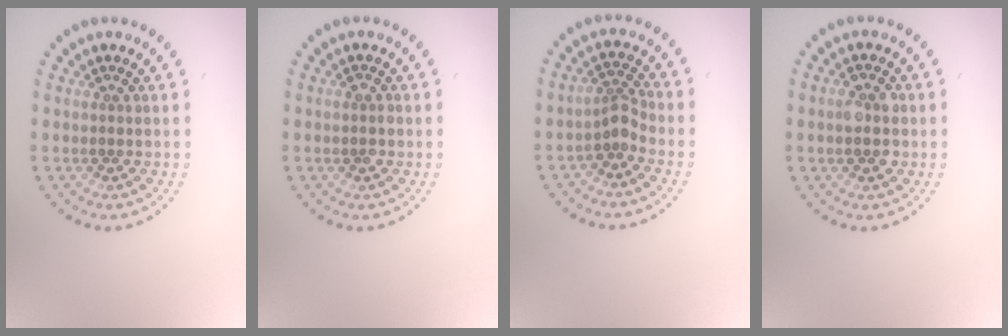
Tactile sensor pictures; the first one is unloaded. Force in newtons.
{"total": 1.1, "press": 1.1, "slide": 0.2}
{"total": 2.0, "press": 1.4, "slide": 1.4}
{"total": 2.8, "press": 2.8, "slide": 0.2}